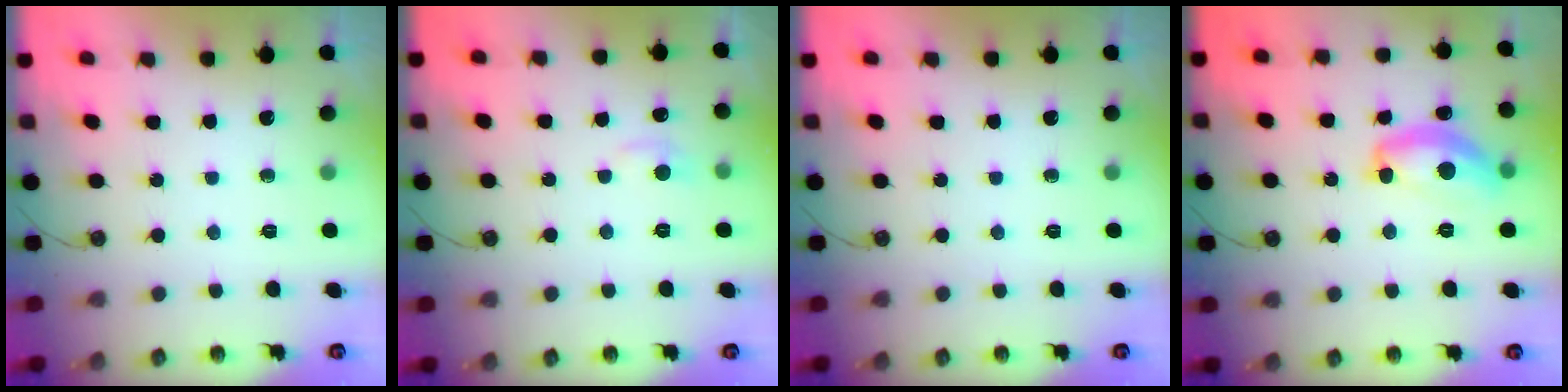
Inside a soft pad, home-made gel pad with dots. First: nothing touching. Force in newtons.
{"total": 1.3, "press": 1.1, "slide": 0.7}
{"total": 0.0}
{"total": 9.6, "press": 9.6, "slide": 0.8}